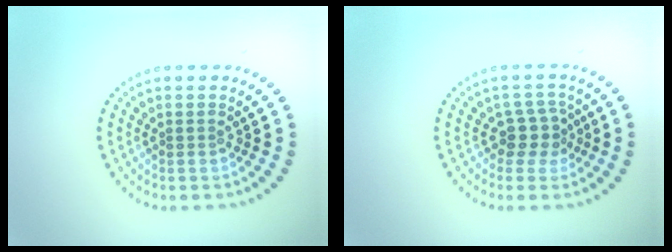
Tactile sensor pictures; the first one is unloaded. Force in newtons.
{"total": 2.6, "press": 2.0, "slide": 1.6}